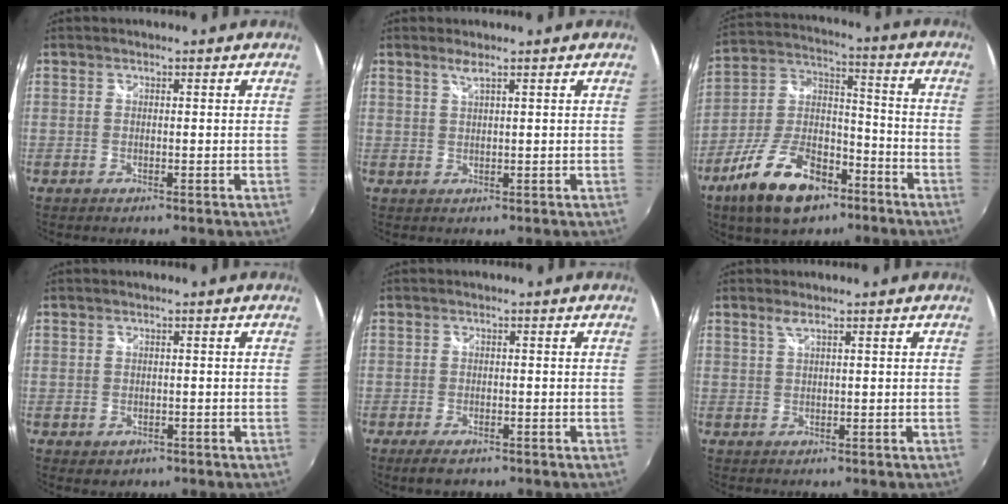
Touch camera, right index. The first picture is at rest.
{"total": 1.4, "force": [1.0, -0.2, 1.0], "torque": [-0.018, 0.000, 0.018]}
{"total": 18.0, "force": [-10.8, 8.6, 11.6], "torque": [-0.236, 0.004, -0.184]}
{"total": 2.4, "force": [-1.0, 2.0, 1.0], "torque": [-0.023, -0.006, -0.010]}
{"total": 4.0, "force": [-2.9, 1.7, 2.2], "torque": [-0.054, -0.013, -0.050]}
{"total": 1.2, "force": [0.8, -0.1, 0.9], "torque": [-0.016, 0.001, 0.015]}